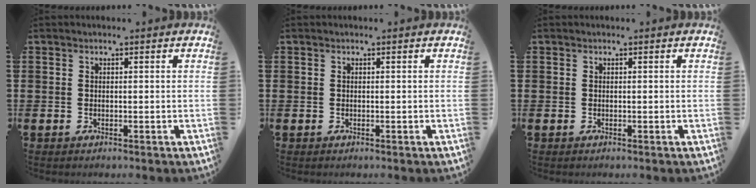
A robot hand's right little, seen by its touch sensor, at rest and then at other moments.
{"total": 0.0}
{"total": 0.0}